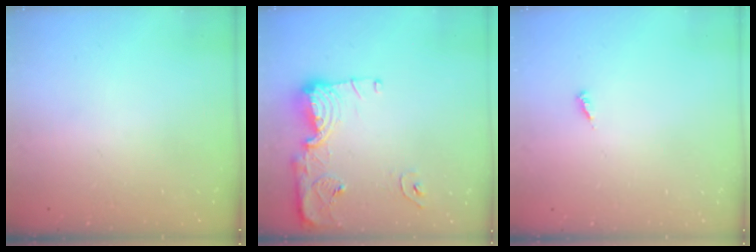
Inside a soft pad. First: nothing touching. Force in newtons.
{"total": 13.8, "press": 13.8, "slide": 1.3}
{"total": 3.2, "press": 3.2, "slide": 0.3}